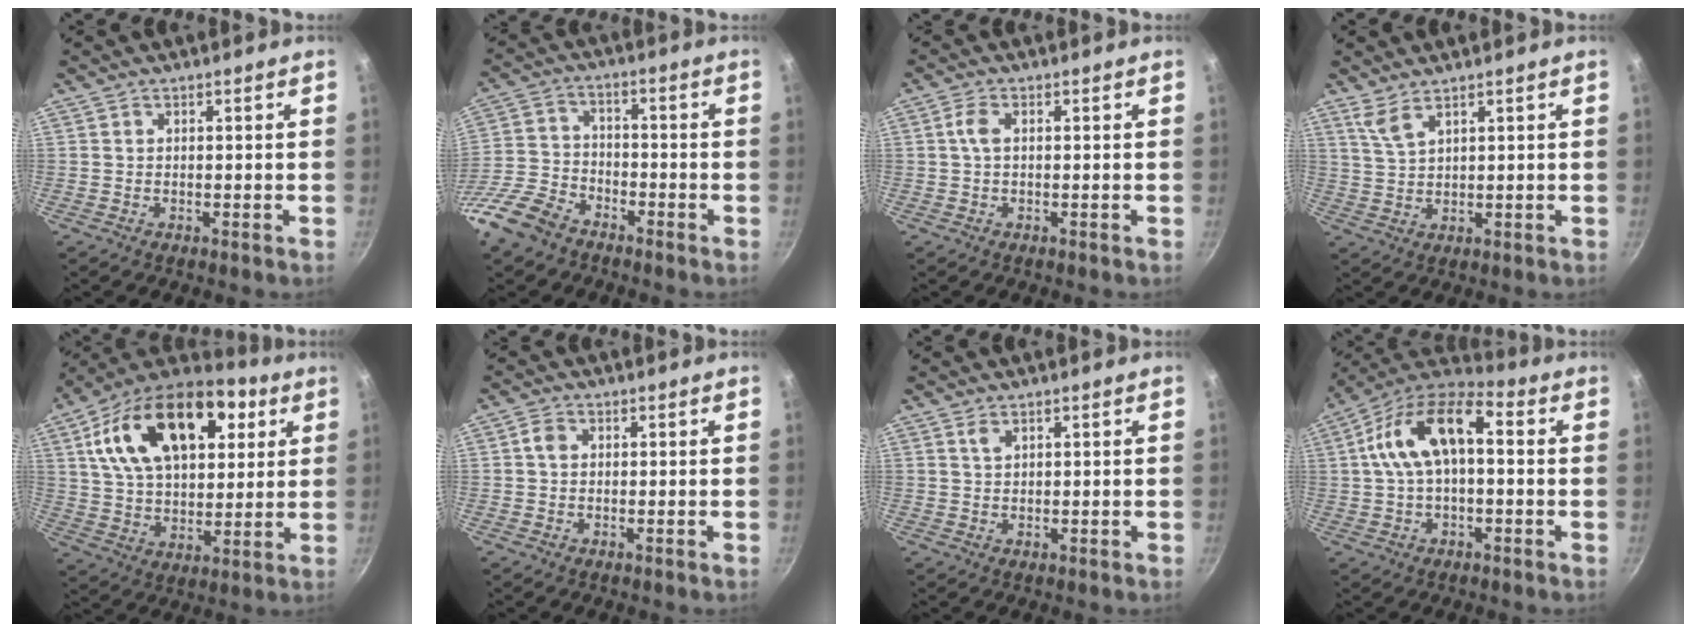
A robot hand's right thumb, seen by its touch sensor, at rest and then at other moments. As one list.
[{"total": 11.0, "force": [-7.7, 6.1, 4.8], "torque": [-0.091, 0.050, -0.166]}, {"total": 2.5, "force": [0.2, 1.2, 2.1], "torque": [-0.055, 0.007, 0.000]}, {"total": 3.5, "force": [2.8, 0.9, 2.0], "torque": [-0.042, -0.020, 0.064]}, {"total": 26.8, "force": [9.5, 15.8, 19.5], "torque": [-0.312, 0.002, 0.146]}, {"total": 2.1, "force": [0.2, 1.6, 1.3], "torque": [-0.023, 0.007, -0.001]}, {"total": 1.3, "force": [0.9, 0.6, 0.6], "torque": [-0.011, -0.003, 0.020]}, {"total": 15.4, "force": [1.6, 7.9, 13.2], "torque": [-0.225, 0.039, 0.014]}]